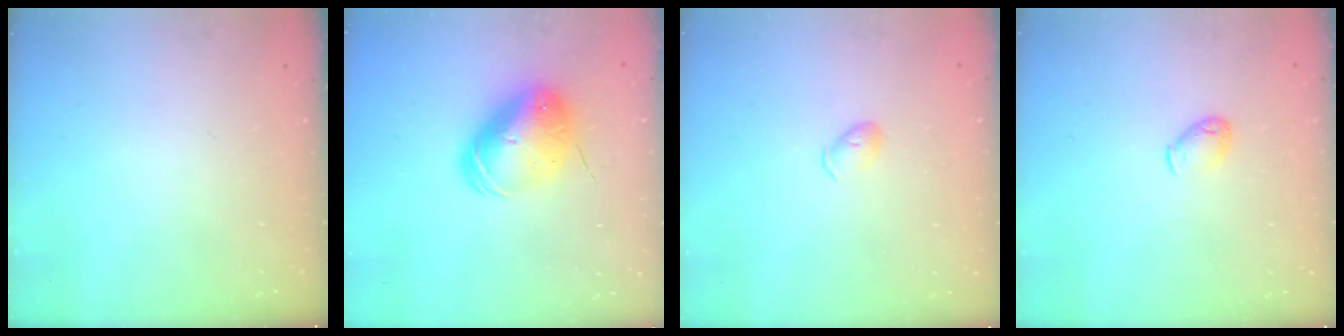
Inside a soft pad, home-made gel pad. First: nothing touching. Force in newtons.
{"total": 9.3, "press": 9.2, "slide": 1.8}
{"total": 3.8, "press": 3.7, "slide": 0.8}
{"total": 6.2, "press": 6.0, "slide": 1.3}